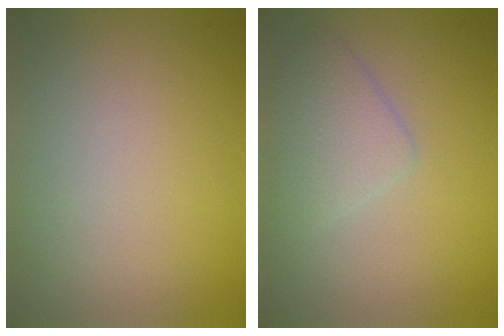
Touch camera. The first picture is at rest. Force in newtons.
{"total": 2.8, "press": 2.8, "slide": 0.0}